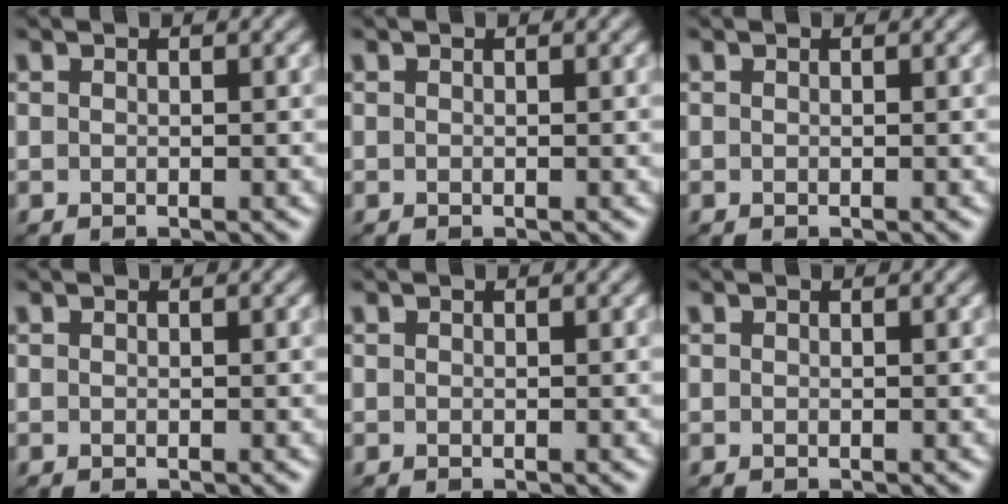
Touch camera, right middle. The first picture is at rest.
{"total": 0.0}
{"total": 0.0}
{"total": 0.0}
{"total": 0.0}
{"total": 0.0}